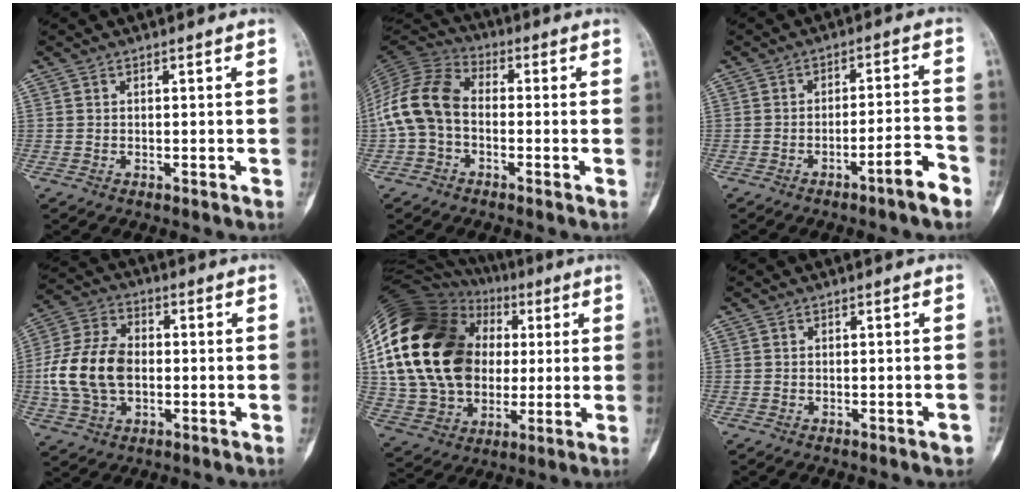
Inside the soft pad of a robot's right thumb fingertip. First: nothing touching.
{"total": 11.5, "force": [-1.5, 8.0, 8.1], "torque": [-0.159, 0.034, -0.042]}
{"total": 6.7, "force": [-4.3, 0.6, 5.1], "torque": [-0.078, 0.041, -0.064]}
{"total": 14.0, "force": [-1.1, 9.4, 10.4], "torque": [-0.198, 0.024, -0.021]}
{"total": 29.1, "force": [4.0, 21.8, 18.8], "torque": [-0.345, 0.033, 0.083]}
{"total": 1.1, "force": [-0.7, 0.2, 0.9], "torque": [-0.009, 0.005, -0.009]}